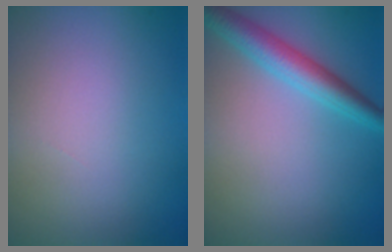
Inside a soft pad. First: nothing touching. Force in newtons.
{"total": 3.8, "press": 3.8, "slide": 0.1}